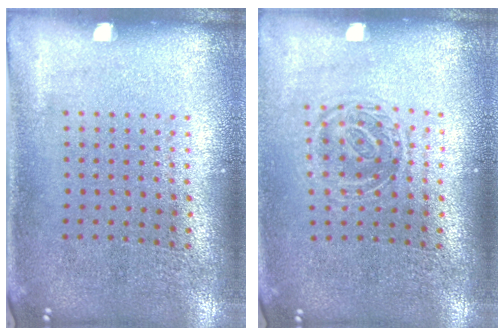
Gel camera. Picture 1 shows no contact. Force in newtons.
{"total": 1.4, "press": 1.1, "slide": 0.9}